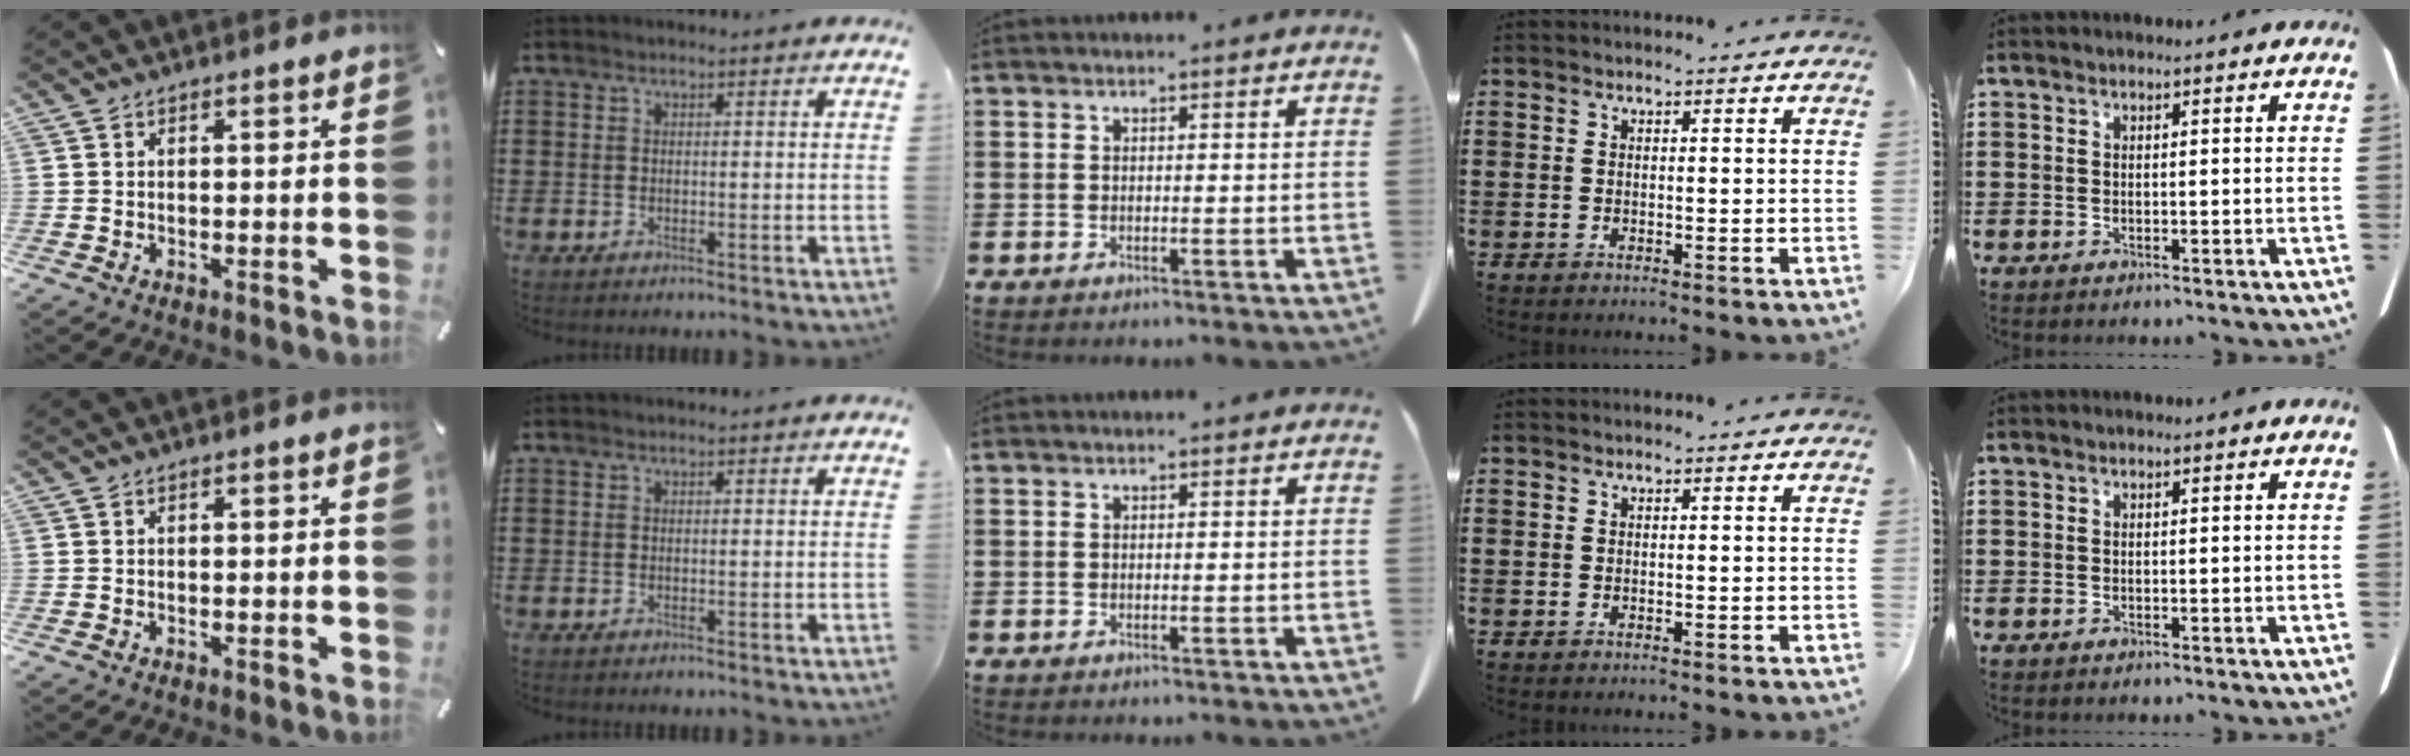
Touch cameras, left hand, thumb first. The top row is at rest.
{}